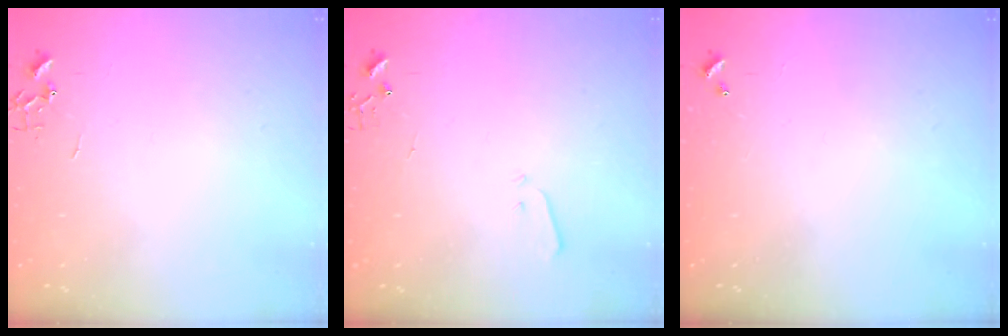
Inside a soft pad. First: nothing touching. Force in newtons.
{"total": 3.4, "press": 3.3, "slide": 0.5}
{"total": 0.0}